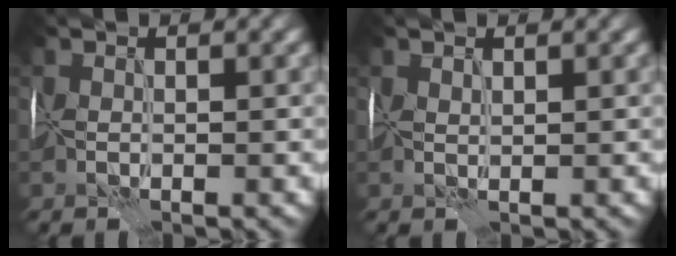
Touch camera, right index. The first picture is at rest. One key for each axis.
{"total": 0.5, "fx": 0.3, "fy": -0.4, "fz": -0.1, "tx": 0.001, "ty": -0.001, "tz": 0.006}